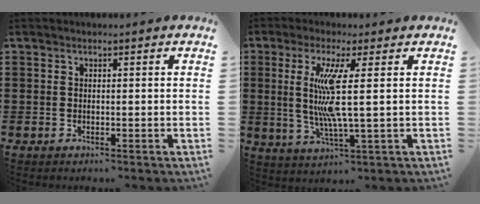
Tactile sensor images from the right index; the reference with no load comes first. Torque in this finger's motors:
{"motor_torque": [0.77, 0.32, 0.51, 0.14]}